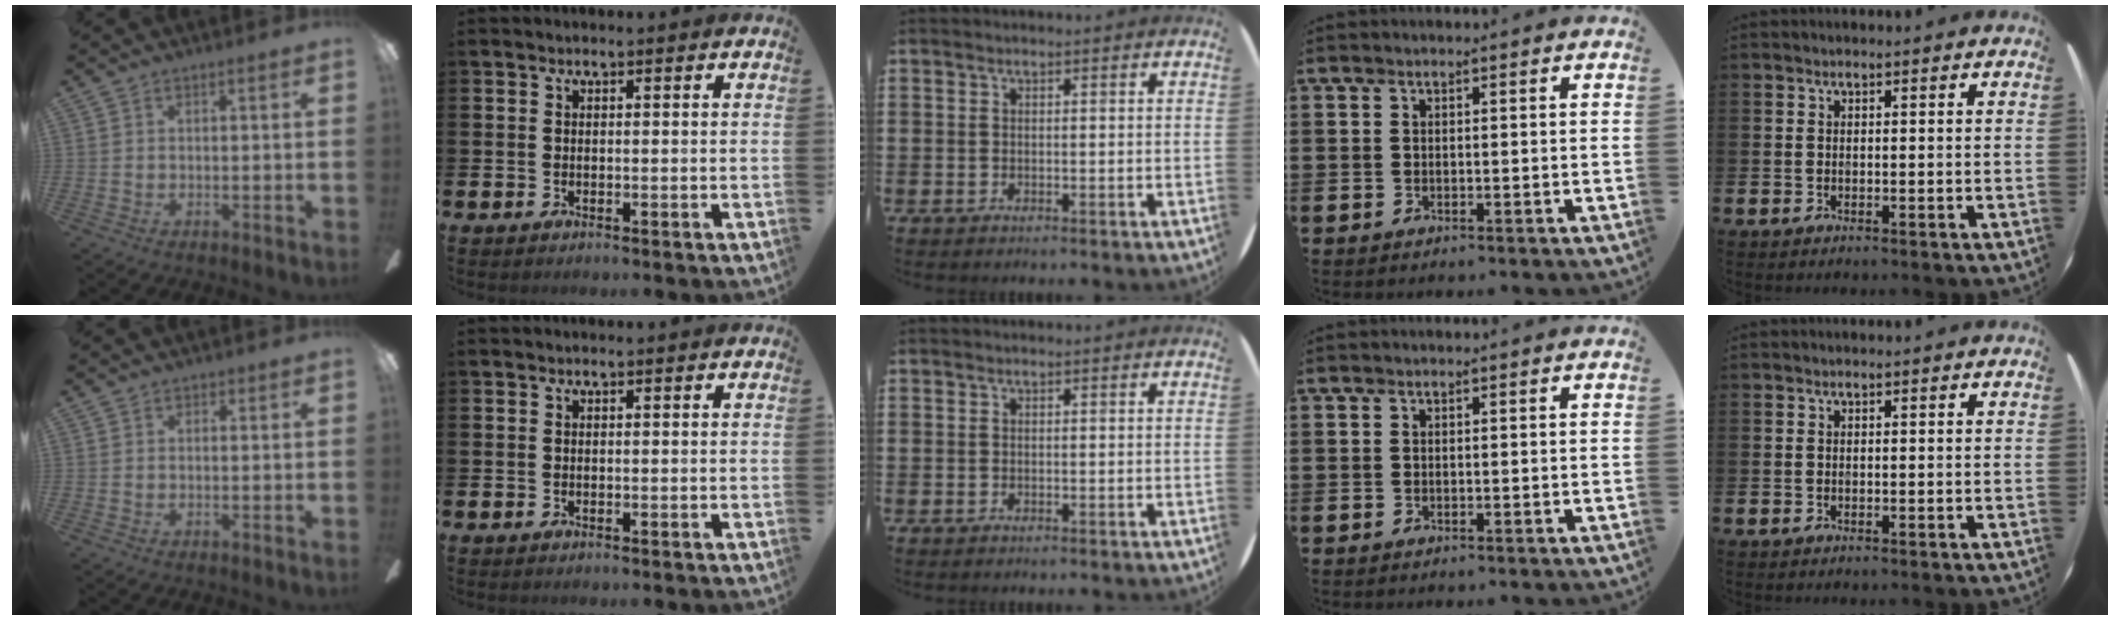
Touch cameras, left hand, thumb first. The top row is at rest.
{}